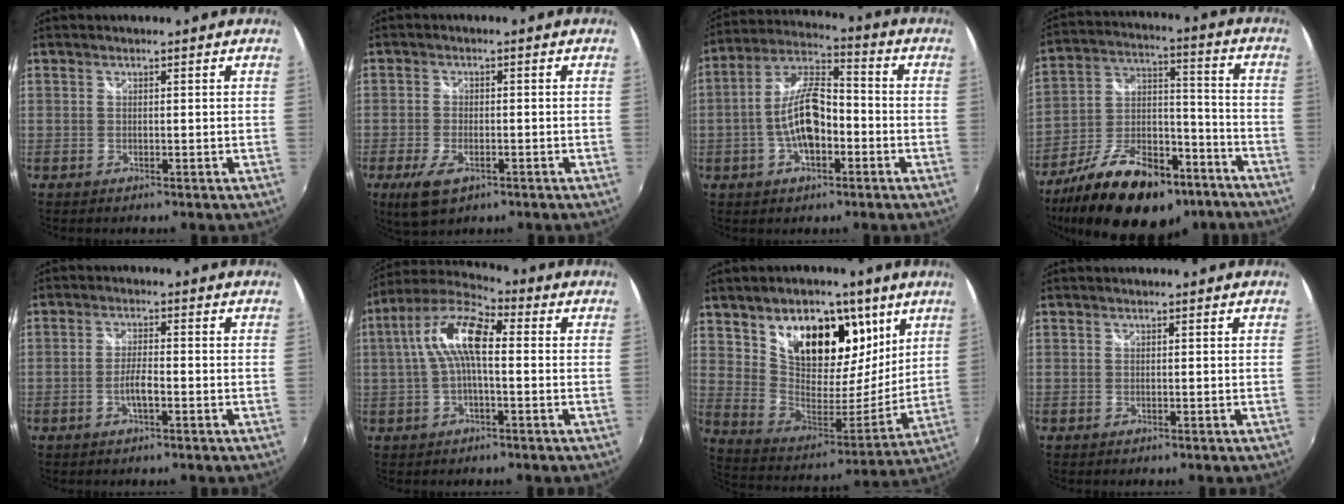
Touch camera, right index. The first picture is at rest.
{"total": 6.6, "force": [-3.5, 3.2, 4.6], "torque": [-0.110, -0.016, -0.062]}
{"total": 11.6, "force": [-3.1, 5.0, 10.0], "torque": [-0.206, 0.013, -0.057]}
{"total": 25.0, "force": [-16.4, 12.0, 14.7], "torque": [-0.267, 0.005, -0.249]}
{"total": 3.4, "force": [-1.5, 0.6, 3.0], "torque": [-0.062, 0.001, -0.028]}
{"total": 11.0, "force": [0.7, 3.8, 10.2], "torque": [-0.207, 0.027, 0.008]}
{"total": 22.1, "force": [11.7, 13.1, 13.4], "torque": [-0.238, 0.018, 0.211]}
{"total": 0.0}